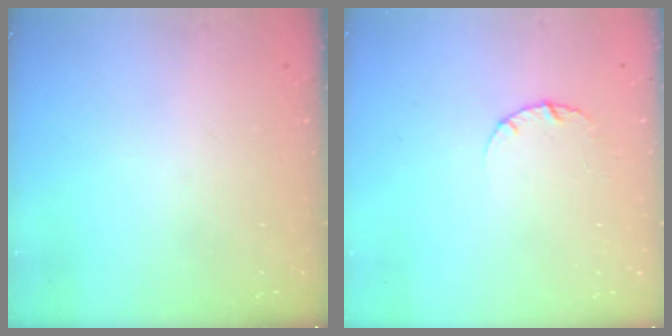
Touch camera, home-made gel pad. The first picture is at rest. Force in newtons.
{"total": 2.5, "press": 2.5, "slide": 0.3}